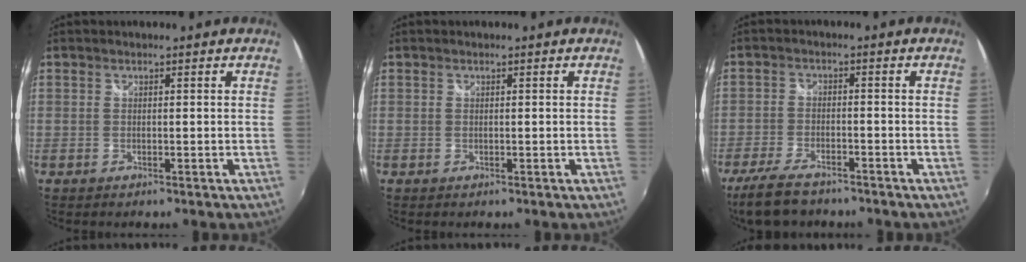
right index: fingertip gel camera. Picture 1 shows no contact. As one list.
[{"total": 0.0}, {"total": 9.0, "force": [-7.2, 3.1, 4.4], "torque": [-0.121, -0.020, -0.130]}]